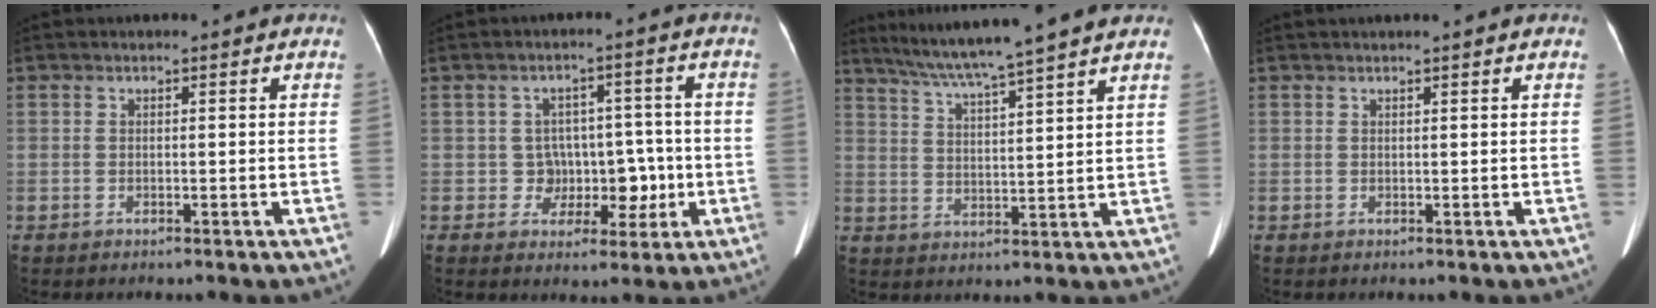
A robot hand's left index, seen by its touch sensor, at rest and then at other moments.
{"total": 5.7, "force": [-0.9, 5.3, 1.9], "torque": [-0.010, 0.026, -0.007]}
{"total": 11.3, "force": [9.7, -1.7, 5.7], "torque": [-0.101, 0.015, 0.152]}
{"total": 1.3, "force": [1.1, -0.3, 0.5], "torque": [-0.008, 0.019, 0.024]}